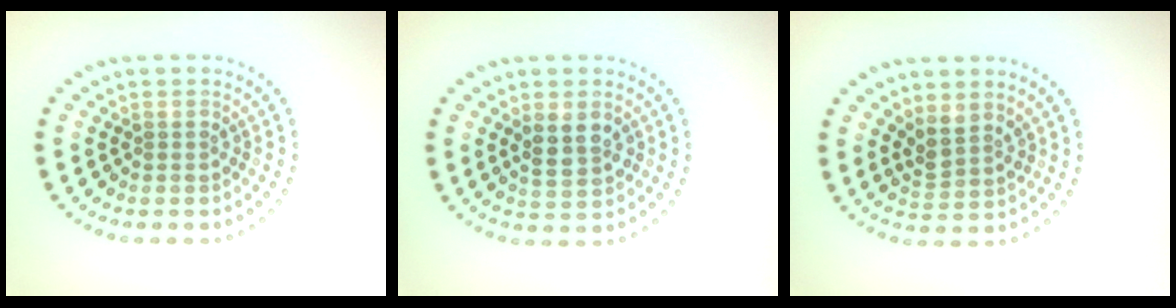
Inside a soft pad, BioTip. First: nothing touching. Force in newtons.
{"total": 2.9, "press": 2.8, "slide": 0.5}
{"total": 2.2, "press": 1.7, "slide": 1.4}